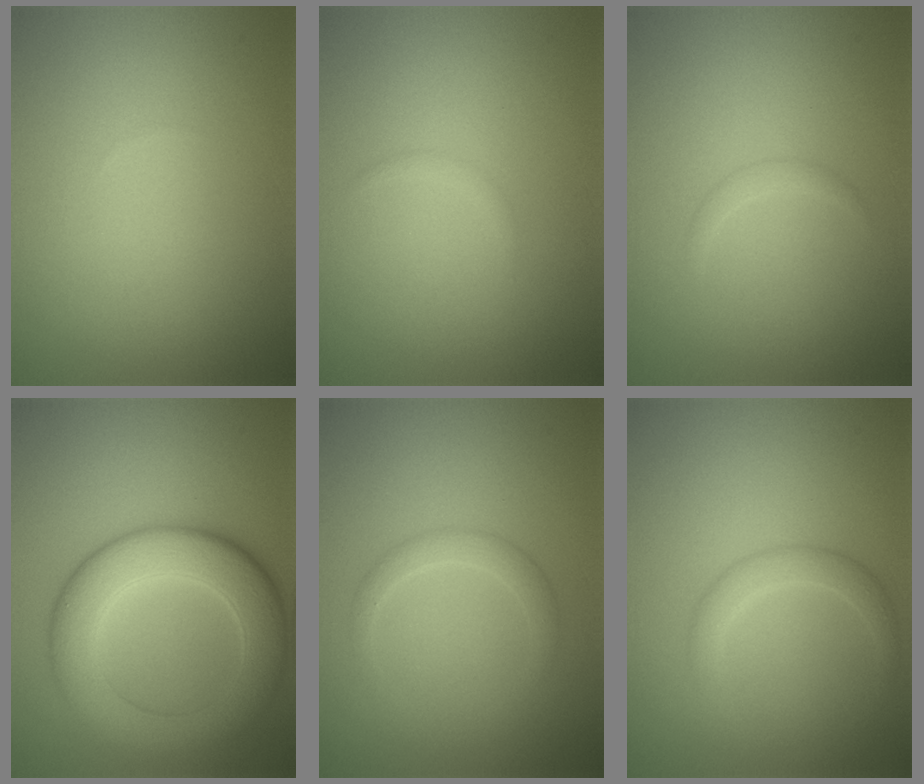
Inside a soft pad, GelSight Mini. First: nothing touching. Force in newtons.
{"total": 0.5, "press": 0.5, "slide": 0.1}
{"total": 0.7, "press": 0.7, "slide": 0.0}
{"total": 8.3, "press": 8.3, "slide": 0.4}
{"total": 1.7, "press": 1.7, "slide": 0.1}
{"total": 2.0, "press": 2.0, "slide": 0.1}